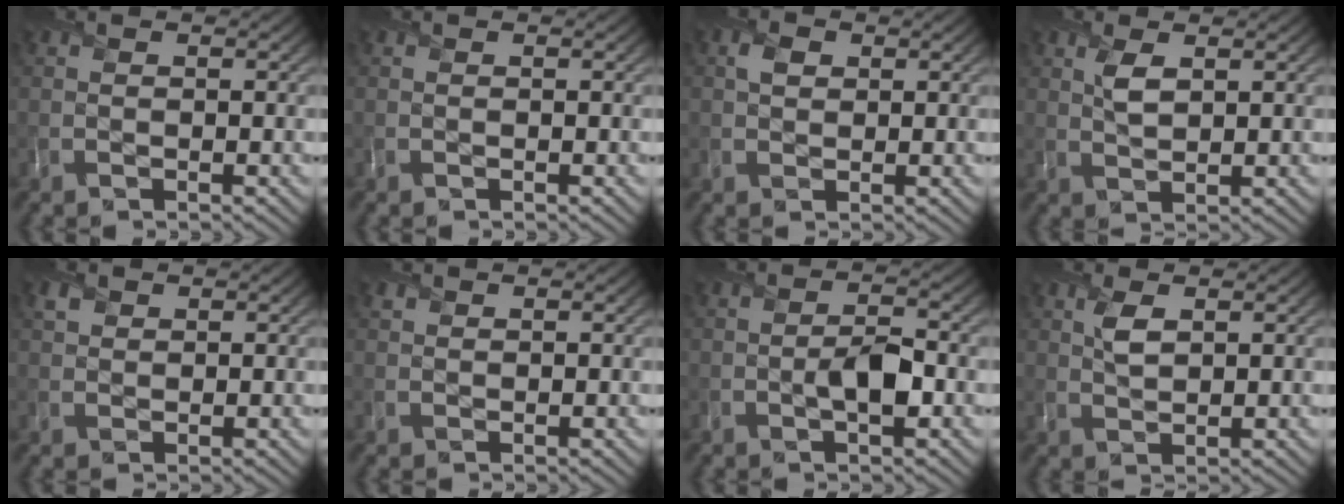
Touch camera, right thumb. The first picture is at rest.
{"total": 0.0}
{"total": 1.7, "force": [0.6, 1.4, 0.8], "torque": [-0.020, 0.002, 0.010]}
{"total": 2.5, "force": [1.2, 1.1, 1.9], "torque": [-0.043, 0.000, 0.026]}
{"total": 1.4, "force": [0.9, 1.1, 0.3], "torque": [-0.009, 0.002, 0.019]}
{"total": 0.6, "force": [0.5, 0.3, -0.2], "torque": [0.001, -0.002, 0.011]}
{"total": 3.4, "force": [-1.0, 1.4, 3.0], "torque": [-0.057, 0.000, -0.020]}
{"total": 2.5, "force": [1.2, 1.1, 1.8], "torque": [-0.042, 0.001, 0.026]}